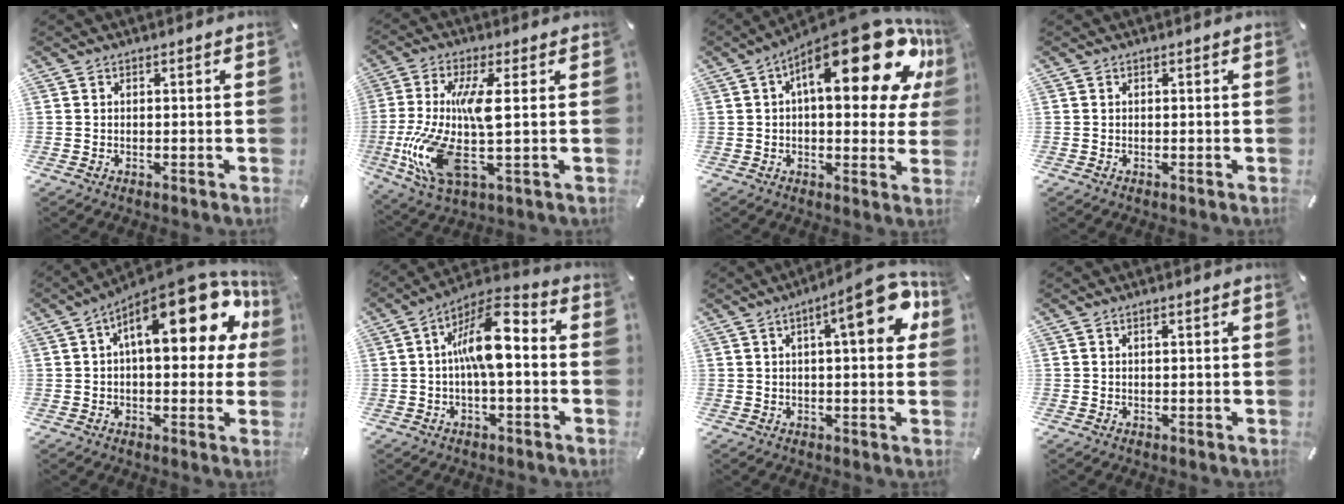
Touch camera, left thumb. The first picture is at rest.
{"total": 15.2, "force": [-0.1, 3.4, 14.8], "torque": [-0.338, -0.031, -0.012]}
{"total": 25.0, "force": [10.3, 9.8, 20.5], "torque": [-0.282, -0.066, 0.168]}
{"total": 0.0}
{"total": 21.1, "force": [7.4, 9.4, 17.4], "torque": [-0.233, -0.042, 0.119]}
{"total": 13.1, "force": [0.5, 5.5, 11.9], "torque": [-0.205, 0.011, 0.008]}
{"total": 13.5, "force": [4.8, 4.3, 11.9], "torque": [-0.147, -0.023, 0.069]}
{"total": 0.7, "force": [0.2, 0.1, 0.7], "torque": [-0.011, 0.000, 0.003]}